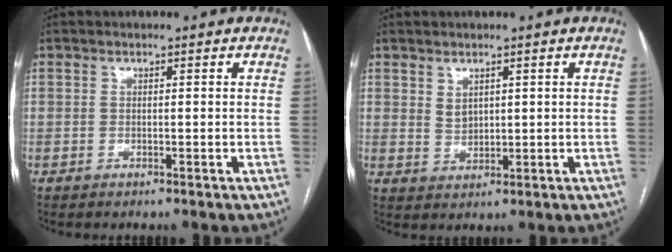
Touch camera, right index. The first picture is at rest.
{"total": 2.3, "force": [1.1, 1.6, 1.3], "torque": [-0.025, -0.001, 0.028]}